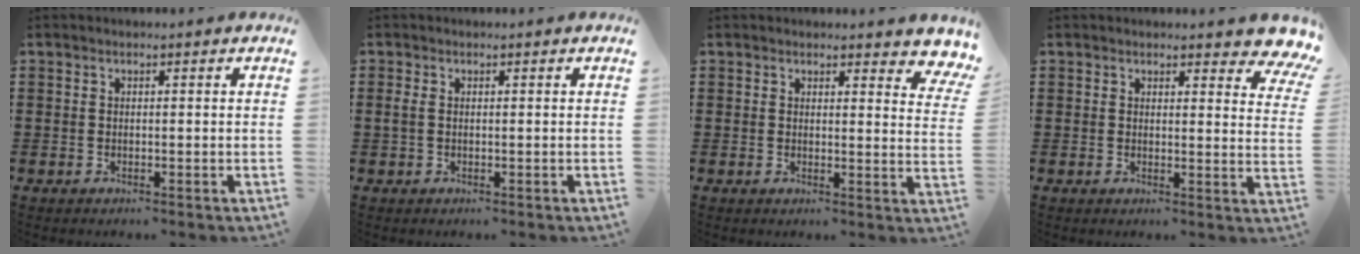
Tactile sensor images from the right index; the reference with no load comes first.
{"total": 1.2, "force": [-0.1, 0.5, 1.0], "torque": [-0.029, -0.001, -0.005]}
{"total": 2.5, "force": [2.2, 0.9, 0.6], "torque": [-0.005, -0.002, 0.038]}
{"total": 3.3, "force": [3.0, 0.9, 1.0], "torque": [-0.015, -0.007, 0.052]}